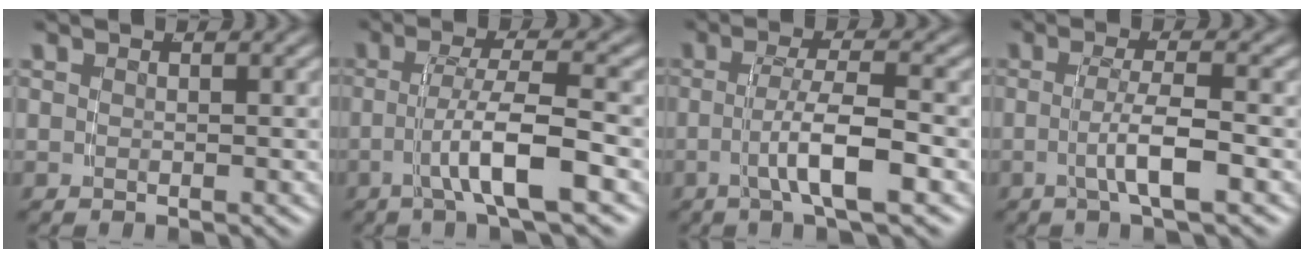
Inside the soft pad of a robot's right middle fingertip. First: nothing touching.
{"total": 4.9, "force": [-1.7, 0.2, 4.5], "torque": [-0.079, -0.002, -0.028]}
{"total": 4.2, "force": [-1.3, 0.1, 4.0], "torque": [-0.067, -0.002, -0.019]}
{"total": 3.3, "force": [-1.2, -0.3, 3.0], "torque": [-0.050, -0.003, -0.017]}